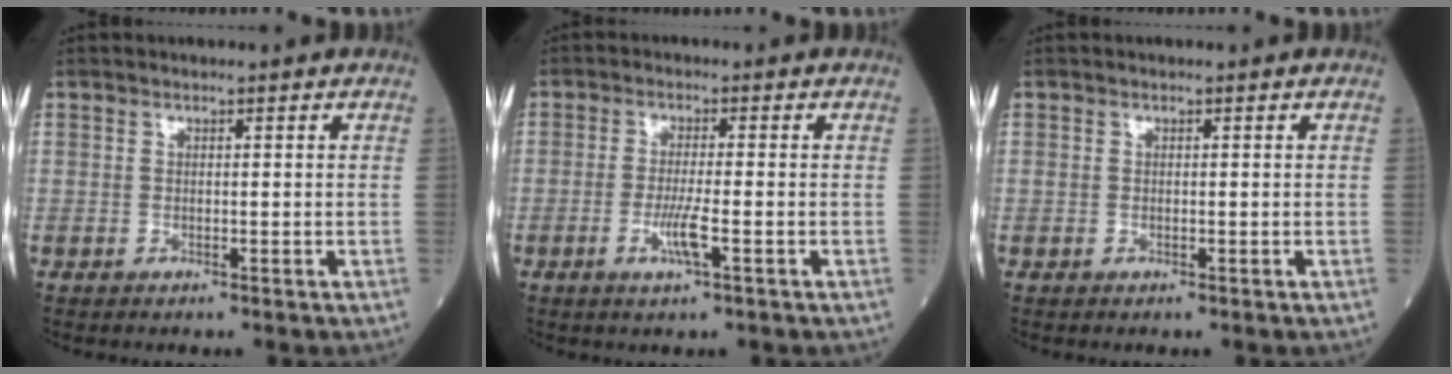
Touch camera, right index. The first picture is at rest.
{"total": 3.9, "force": [-1.5, 0.0, 3.7], "torque": [-0.075, -0.007, -0.029]}
{"total": 0.0}